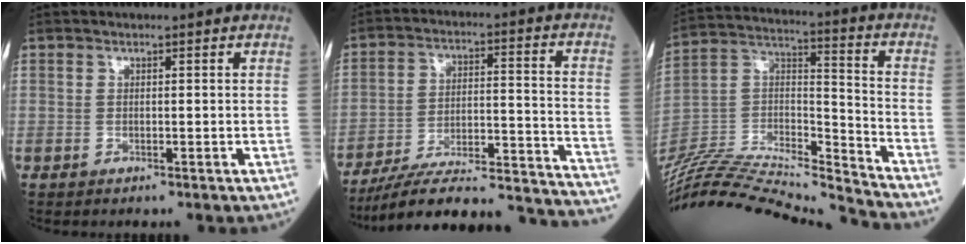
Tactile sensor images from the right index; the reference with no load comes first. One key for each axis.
{"total": 27.8, "fx": -25.7, "fy": 1.6, "fz": 10.4, "tx": -0.091, "ty": 0.000, "tz": -0.360}
{"total": 28.8, "fx": -27.2, "fy": 0.8, "fz": 9.6, "tx": -0.202, "ty": -0.012, "tz": -0.447}